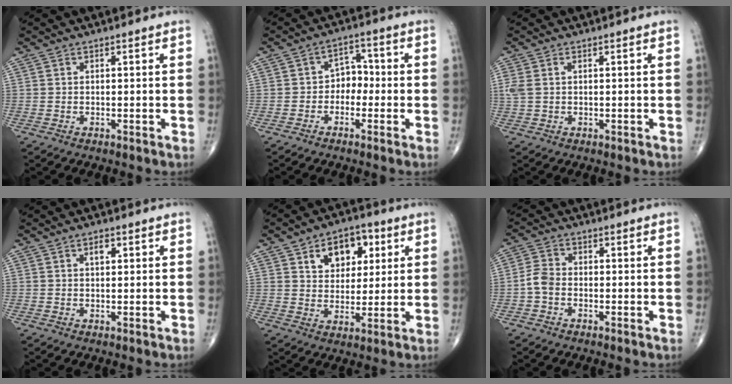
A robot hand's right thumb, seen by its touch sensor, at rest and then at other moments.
{"total": 4.5, "force": [-1.2, 3.5, 2.6], "torque": [-0.012, 0.024, -0.034]}
{"total": 2.9, "force": [0.6, 1.8, 2.3], "torque": [-0.080, 0.016, 0.016]}
{"total": 2.0, "force": [0.8, 1.0, 1.5], "torque": [-0.021, -0.001, 0.011]}
{"total": 10.7, "force": [4.3, 7.3, 6.5], "torque": [-0.054, -0.009, 0.066]}
{"total": 3.6, "force": [-1.2, 2.4, 2.3], "torque": [-0.046, 0.011, -0.032]}